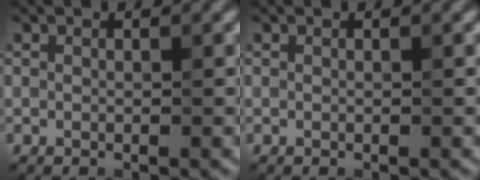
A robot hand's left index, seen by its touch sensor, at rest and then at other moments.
{"total": 0.0}